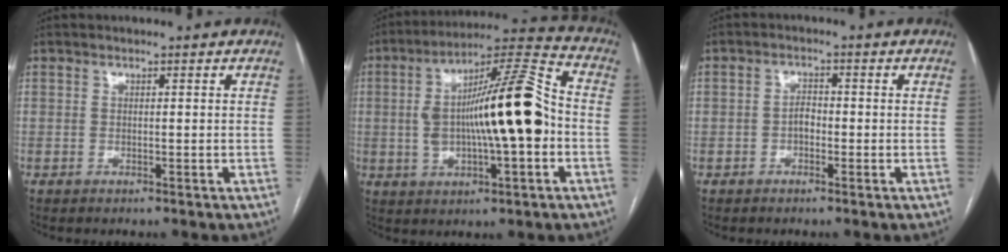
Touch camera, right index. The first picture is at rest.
{"total": 17.3, "force": [-0.9, 3.4, 17.0], "torque": [-0.289, 0.029, -0.013]}
{"total": 2.0, "force": [-0.7, 1.5, 1.2], "torque": [-0.016, 0.011, -0.012]}